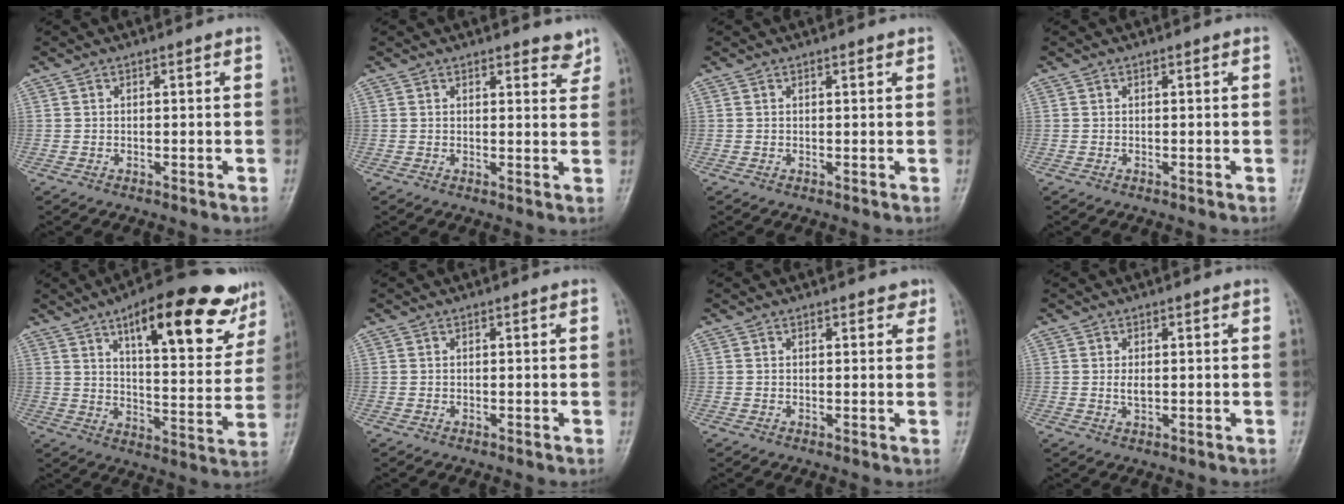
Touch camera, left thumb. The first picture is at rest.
{"total": 3.2, "force": [2.6, 1.4, 1.3], "torque": [0.008, -0.016, 0.030]}
{"total": 0.7, "force": [0.5, 0.3, 0.4], "torque": [-0.005, -0.003, 0.006]}
{"total": 0.0}
{"total": 22.4, "force": [13.0, 7.8, 16.5], "torque": [-0.191, -0.045, 0.191]}
{"total": 0.0}
{"total": 1.7, "force": [1.2, 1.0, 0.7], "torque": [0.008, -0.004, 0.010]}
{"total": 1.9, "force": [0.1, 1.1, 1.5], "torque": [-0.025, -0.003, 0.003]}